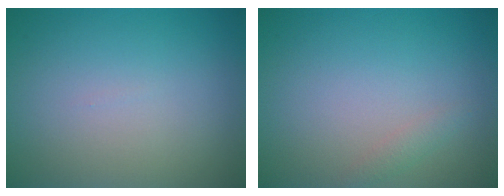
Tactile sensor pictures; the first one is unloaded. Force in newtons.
{"total": 0.9, "press": 0.9, "slide": 0.0}